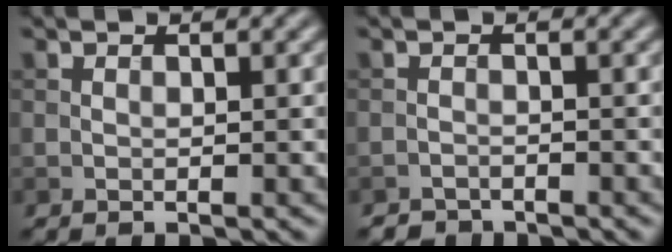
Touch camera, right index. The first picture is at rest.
{"total": 1.4, "force": [-1.4, 0.4, -0.1], "torque": [0.008, 0.002, -0.026]}